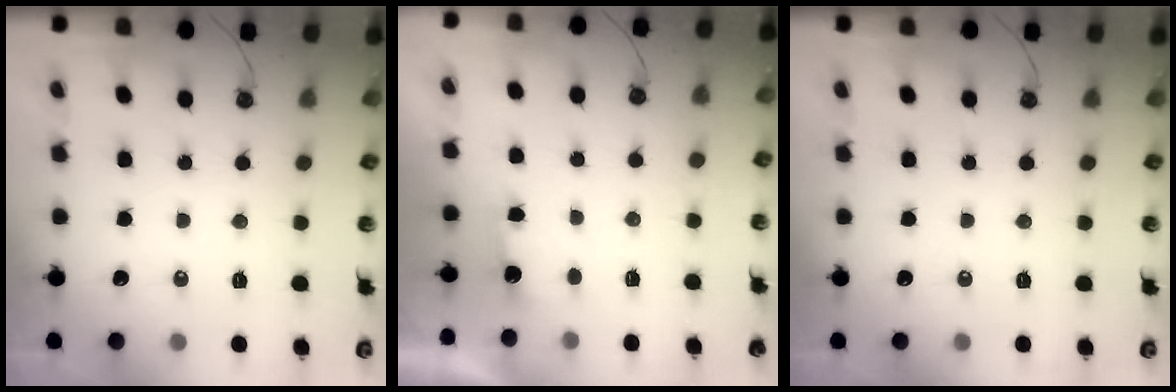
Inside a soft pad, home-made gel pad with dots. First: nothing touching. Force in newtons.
{"total": 1.6, "press": 1.4, "slide": 0.9}
{"total": 0.0}